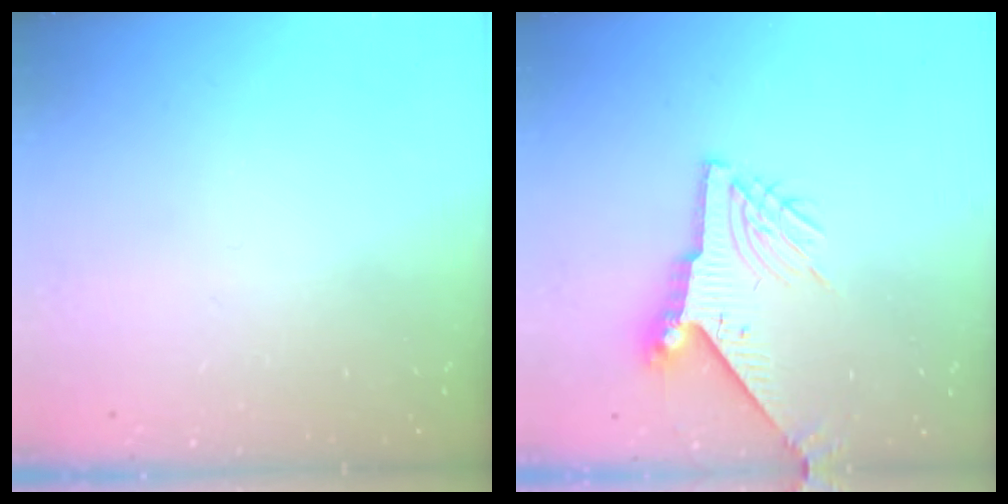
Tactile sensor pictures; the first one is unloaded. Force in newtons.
{"total": 9.0, "press": 9.0, "slide": 0.8}